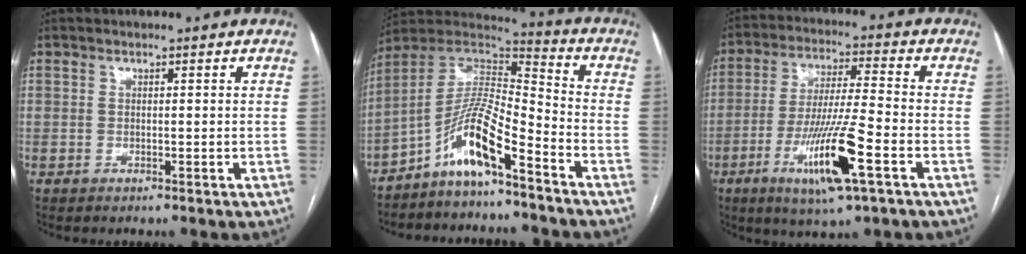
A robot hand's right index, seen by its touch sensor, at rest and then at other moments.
{"total": 11.2, "force": [-6.9, 1.5, 8.7], "torque": [-0.174, 0.020, -0.131]}
{"total": 13.8, "force": [-5.5, 0.6, 12.6], "torque": [-0.244, -0.021, -0.097]}